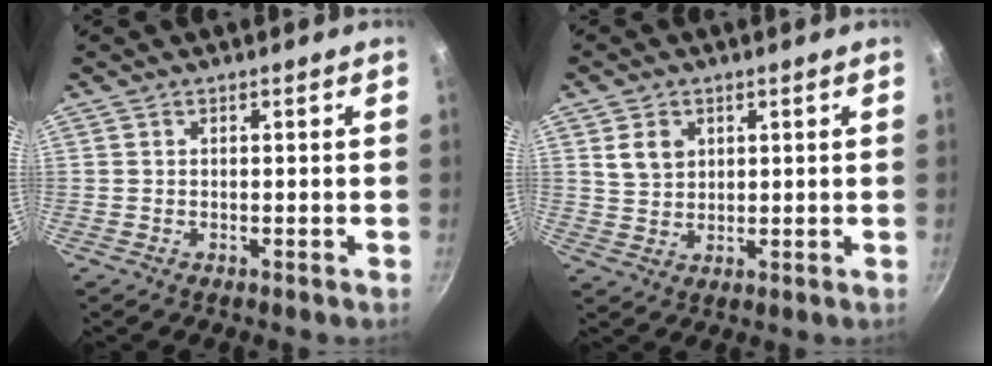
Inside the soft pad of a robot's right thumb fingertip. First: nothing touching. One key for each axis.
{"total": 4.8, "fx": 2.0, "fy": 3.6, "fz": 2.4, "tx": -0.030, "ty": -0.011, "tz": 0.042}